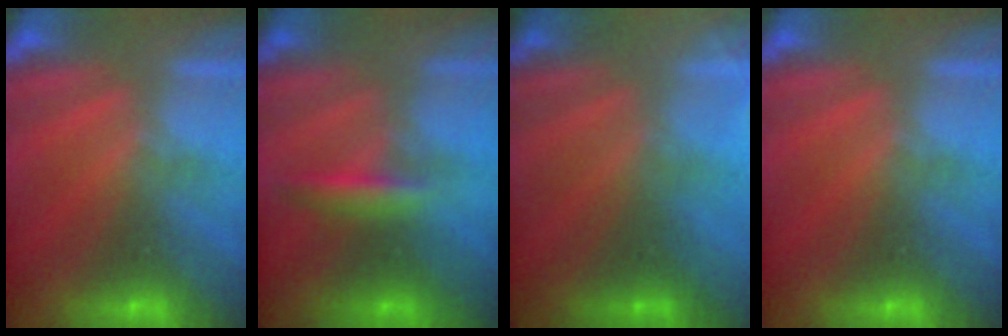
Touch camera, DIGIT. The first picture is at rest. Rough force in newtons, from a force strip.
{"total": 2.8}
{"total": 3.1}
{"total": 0.0}